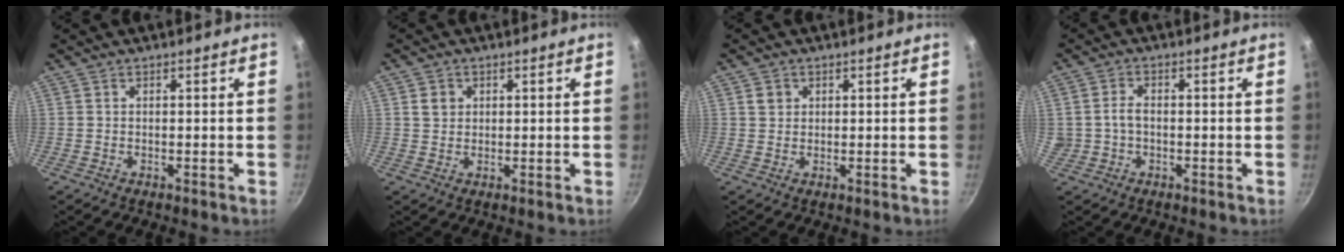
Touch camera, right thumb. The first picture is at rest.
{"total": 2.8, "force": [0.8, 2.4, 1.1], "torque": [-0.007, 0.004, 0.012]}
{"total": 2.3, "force": [0.7, 2.0, 0.8], "torque": [-0.003, 0.004, 0.011]}
{"total": 3.5, "force": [-0.3, 2.6, 2.3], "torque": [-0.030, 0.016, -0.004]}